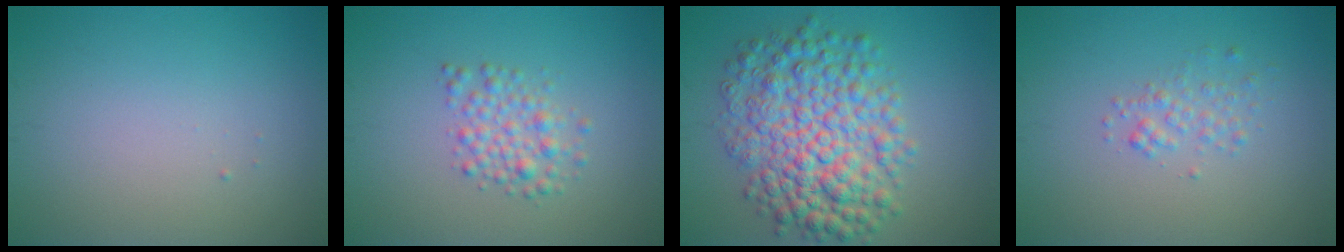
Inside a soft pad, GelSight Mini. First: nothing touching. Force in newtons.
{"total": 2.5, "press": 2.5, "slide": 0.0}
{"total": 8.4, "press": 8.4, "slide": 0.1}
{"total": 1.5, "press": 1.5, "slide": 0.1}